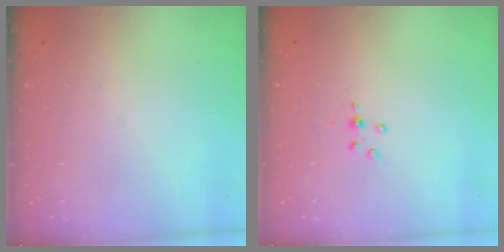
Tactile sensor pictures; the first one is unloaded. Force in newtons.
{"total": 3.0, "press": 2.9, "slide": 0.4}